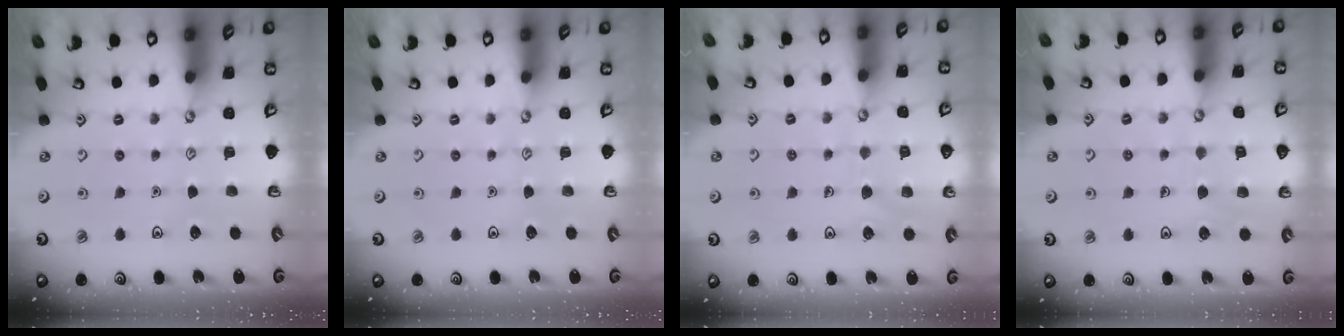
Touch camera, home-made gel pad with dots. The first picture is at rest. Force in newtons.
{"total": 0.0}
{"total": 7.0, "press": 7.0, "slide": 0.4}
{"total": 4.9, "press": 4.9, "slide": 0.4}